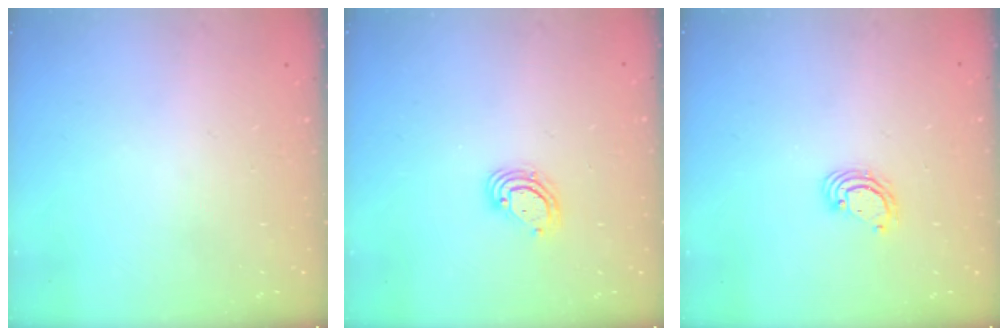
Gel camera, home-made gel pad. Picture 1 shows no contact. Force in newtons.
{"total": 5.0, "press": 4.9, "slide": 0.5}
{"total": 3.8, "press": 3.8, "slide": 0.2}